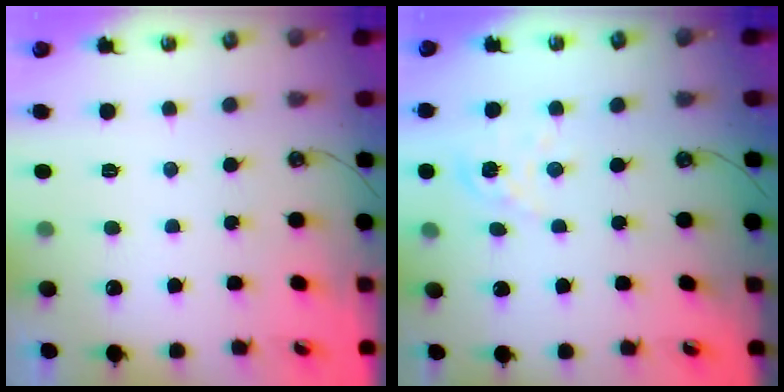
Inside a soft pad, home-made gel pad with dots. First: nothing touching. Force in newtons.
{"total": 2.9, "press": 2.9, "slide": 0.3}